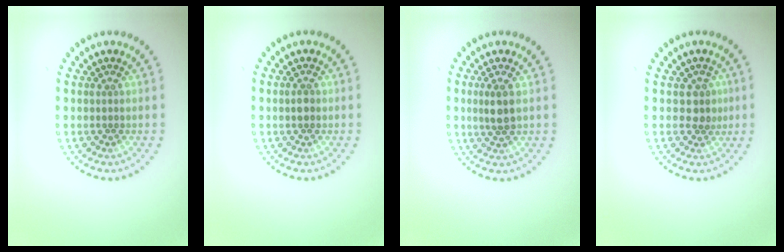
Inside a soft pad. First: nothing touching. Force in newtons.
{"total": 1.2, "press": 1.2, "slide": 0.1}
{"total": 2.0, "press": 1.9, "slide": 0.8}
{"total": 1.9, "press": 1.6, "slide": 1.0}